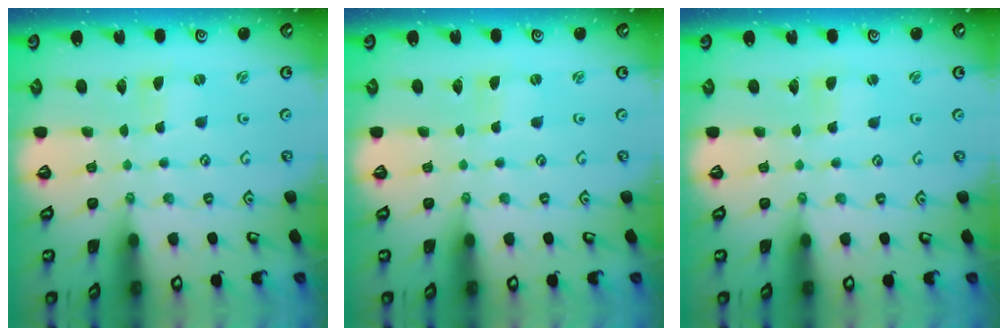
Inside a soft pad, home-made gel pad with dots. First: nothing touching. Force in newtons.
{"total": 0.0}
{"total": 1.8, "press": 1.8, "slide": 0.3}